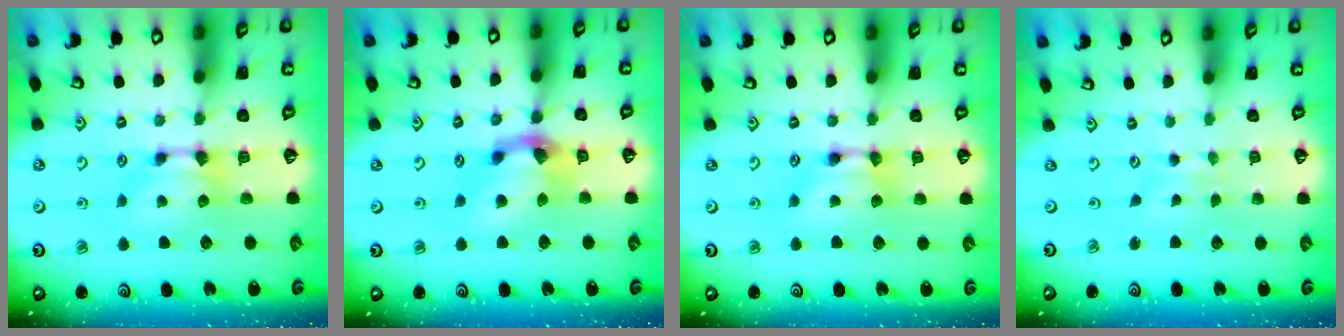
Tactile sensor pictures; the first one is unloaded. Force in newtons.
{"total": 4.9, "press": 4.5, "slide": 1.9}
{"total": 1.6, "press": 1.6, "slide": 0.2}
{"total": 2.7, "press": 2.6, "slide": 0.4}